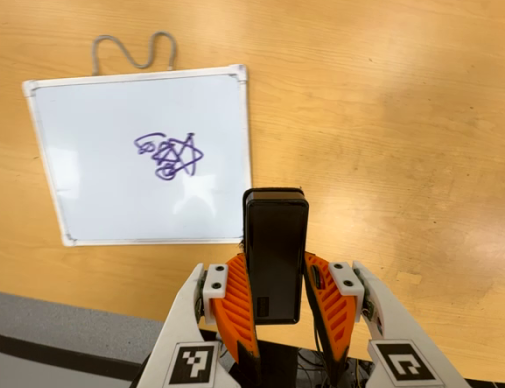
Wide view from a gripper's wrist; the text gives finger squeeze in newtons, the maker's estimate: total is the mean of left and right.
{"total": 4.8, "left": 3.5, "right": 6.2}